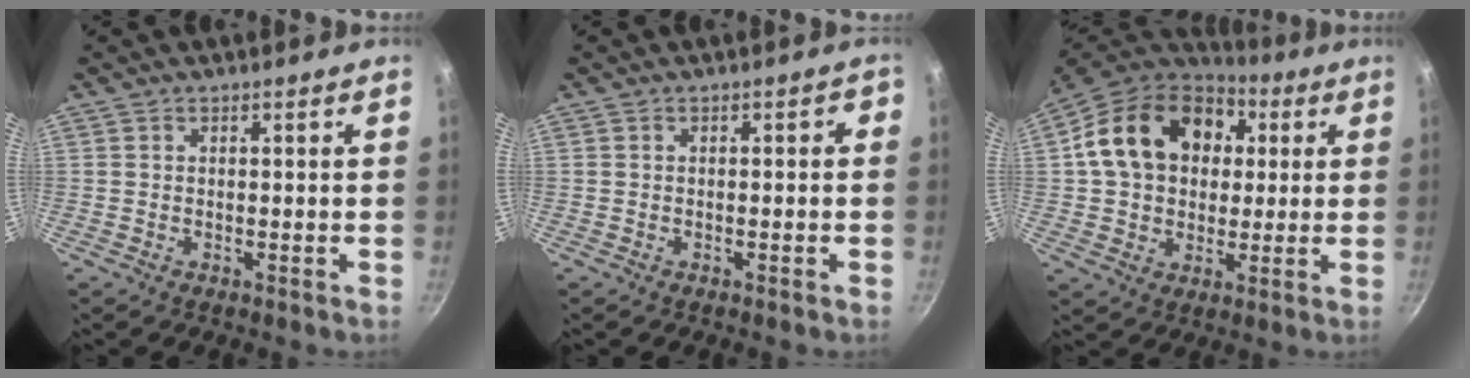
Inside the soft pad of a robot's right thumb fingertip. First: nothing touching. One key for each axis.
{"total": 1.2, "fx": -0.4, "fy": 0.6, "fz": 0.9, "tx": -0.008, "ty": 0.011, "tz": -0.005}
{"total": 20.7, "fx": 4.6, "fy": 15.8, "fz": 12.7, "tx": -0.202, "ty": 0.025, "tz": 0.068}